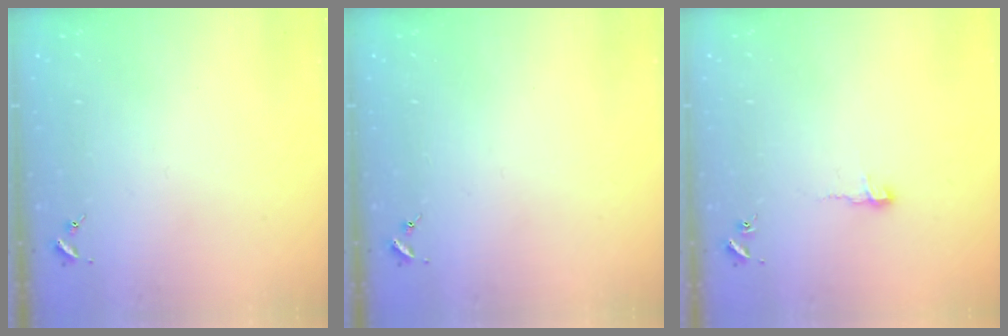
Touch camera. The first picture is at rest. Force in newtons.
{"total": 0.0}
{"total": 5.1, "press": 5.1, "slide": 0.5}